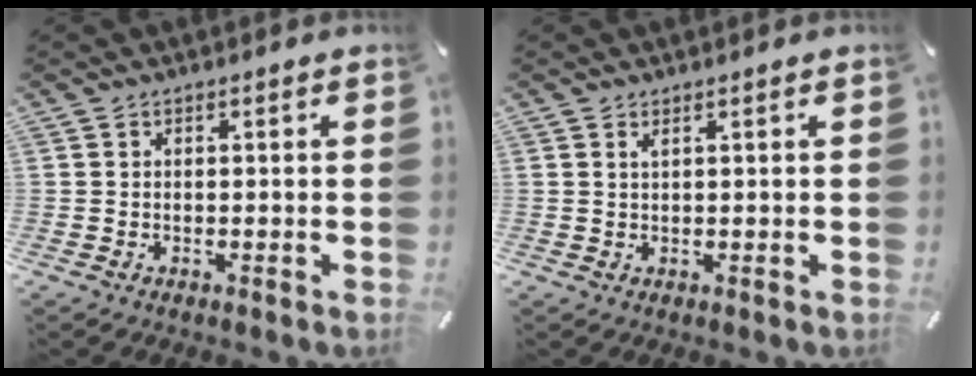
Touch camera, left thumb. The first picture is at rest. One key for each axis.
{"total": 0.9, "fx": 0.7, "fy": 0.0, "fz": 0.6, "tx": -0.010, "ty": 0.000, "tz": 0.012}